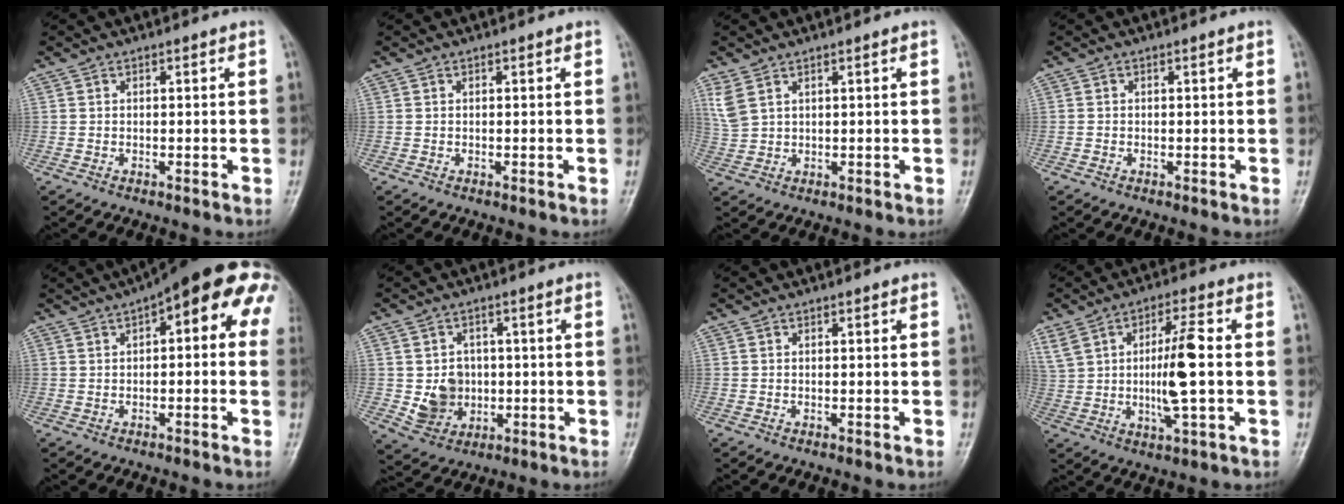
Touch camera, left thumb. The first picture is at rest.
{"total": 0.0}
{"total": 3.5, "force": [2.1, 1.7, 2.2], "torque": [-0.054, 0.003, 0.054]}
{"total": 0.5, "force": [-0.2, 0.4, 0.2], "torque": [-0.001, 0.001, -0.004]}
{"total": 15.6, "force": [5.2, 6.3, 13.3], "torque": [-0.145, 0.024, 0.047]}
{"total": 7.2, "force": [-0.3, 6.4, 3.2], "torque": [-0.022, 0.003, 0.005]}
{"total": 0.0}
{"total": 12.2, "force": [1.1, 3.2, 11.7], "torque": [-0.236, 0.006, 0.024]}